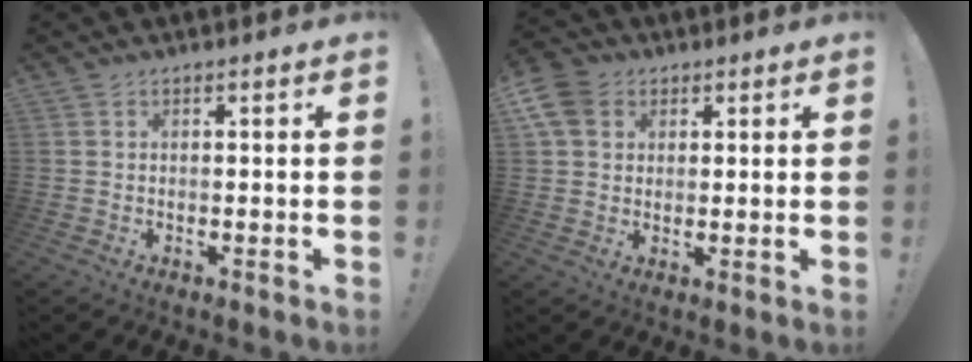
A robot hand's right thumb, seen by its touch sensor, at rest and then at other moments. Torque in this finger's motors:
{"motor_torque": [0.56, 1.27, 0.01, 0.11, 0.14]}